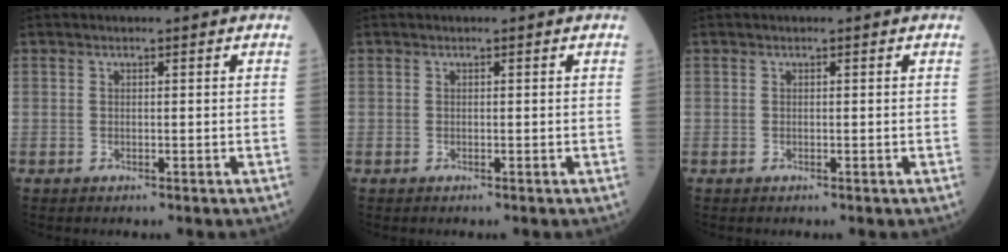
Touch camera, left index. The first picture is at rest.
{"total": 0.0}
{"total": 0.0}